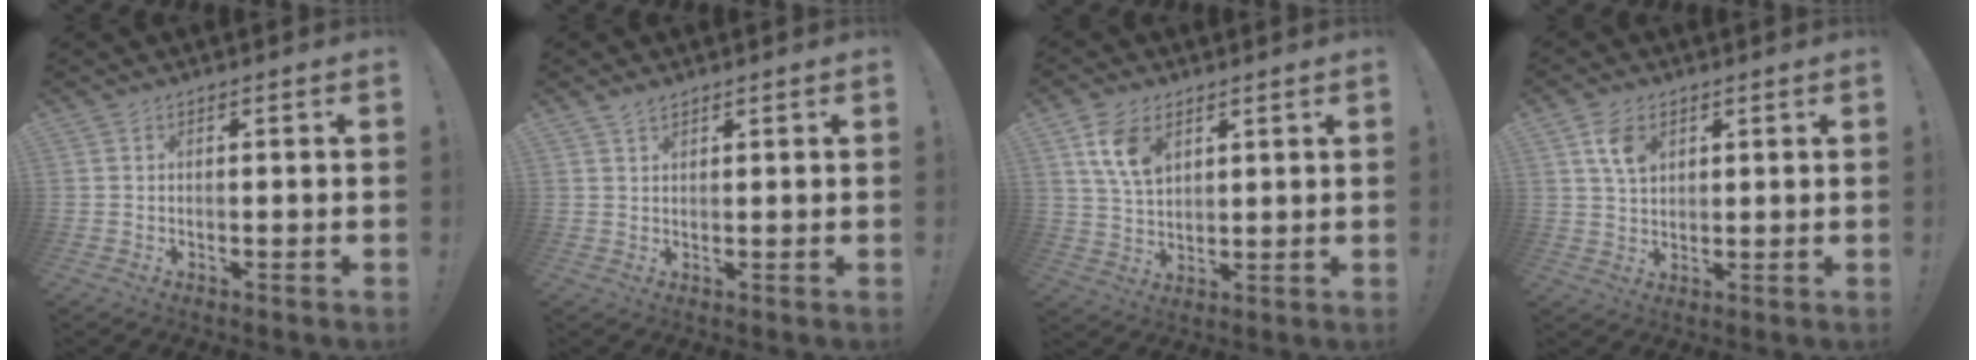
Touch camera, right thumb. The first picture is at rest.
{"total": 2.1, "force": [1.8, 0.9, 0.8], "torque": [-0.011, -0.008, 0.032]}
{"total": 9.8, "force": [4.9, 6.1, 6.0], "torque": [-0.113, -0.012, 0.094]}
{"total": 6.7, "force": [3.1, 4.3, 4.1], "torque": [-0.067, -0.005, 0.058]}